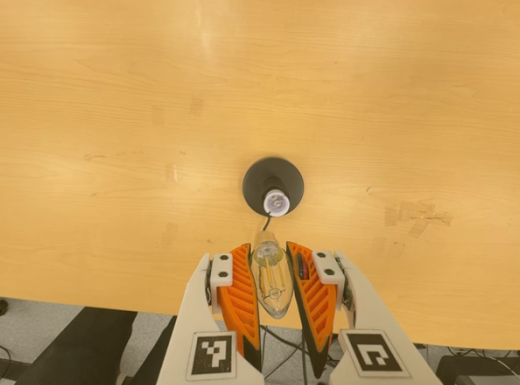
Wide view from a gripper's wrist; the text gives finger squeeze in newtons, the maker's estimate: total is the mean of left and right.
{"total": 22.3, "left": 23.8, "right": 20.9}